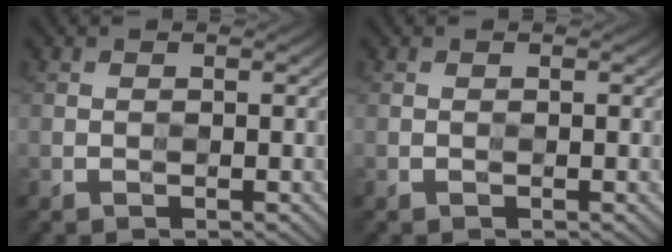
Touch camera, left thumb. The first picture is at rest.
{"total": 0.0}